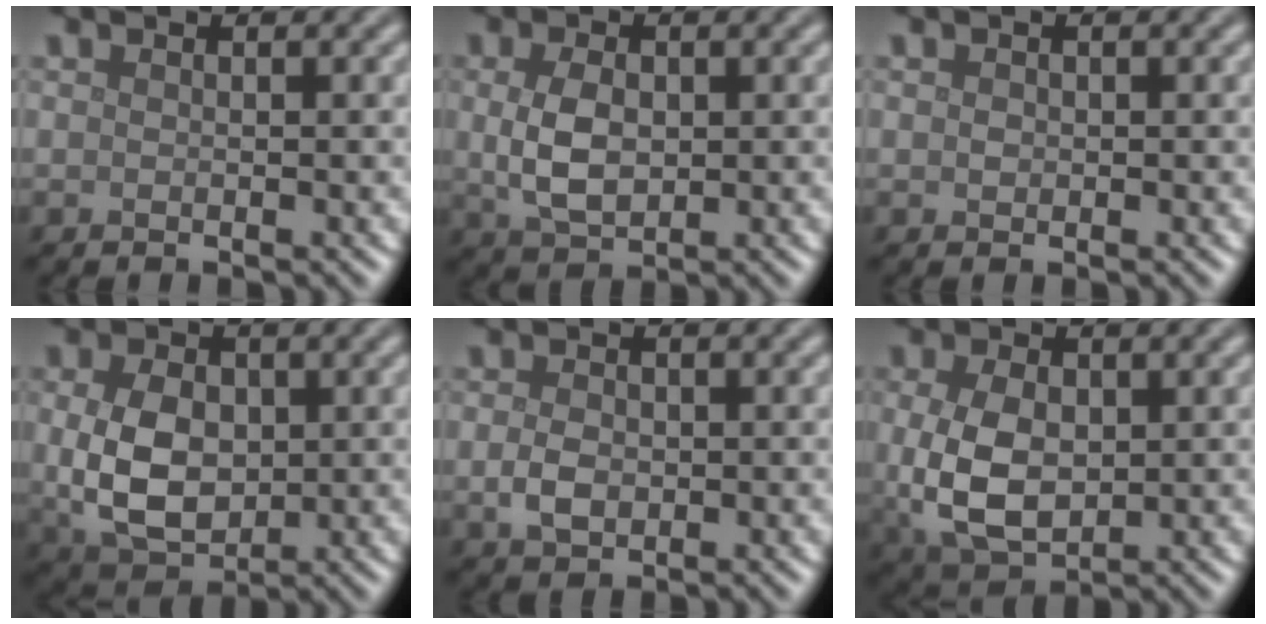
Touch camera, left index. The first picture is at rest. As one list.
[{"total": 3.9, "force": [0.2, 2.5, 3.0], "torque": [-0.069, 0.001, 0.006]}, {"total": 0.6, "force": [0.1, 0.6, 0.2], "torque": [-0.004, -0.001, 0.000]}, {"total": 6.5, "force": [0.1, 4.5, 4.6], "torque": [-0.100, -0.003, 0.005]}, {"total": 2.2, "force": [-0.2, 1.6, 1.5], "torque": [-0.032, -0.002, -0.007]}, {"total": 6.4, "force": [-0.1, 4.2, 4.9], "torque": [-0.116, -0.007, 0.005]}]